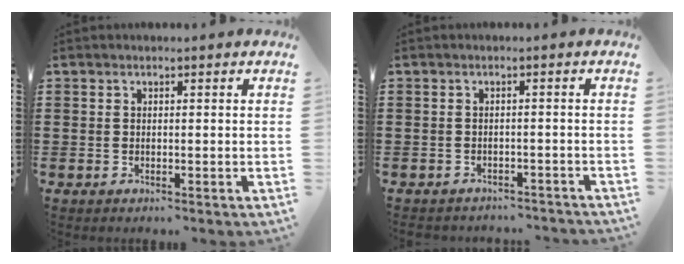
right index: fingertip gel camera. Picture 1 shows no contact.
{"total": 1.3, "force": [-1.3, 0.0, -0.1], "torque": [-0.004, 0.001, -0.030]}